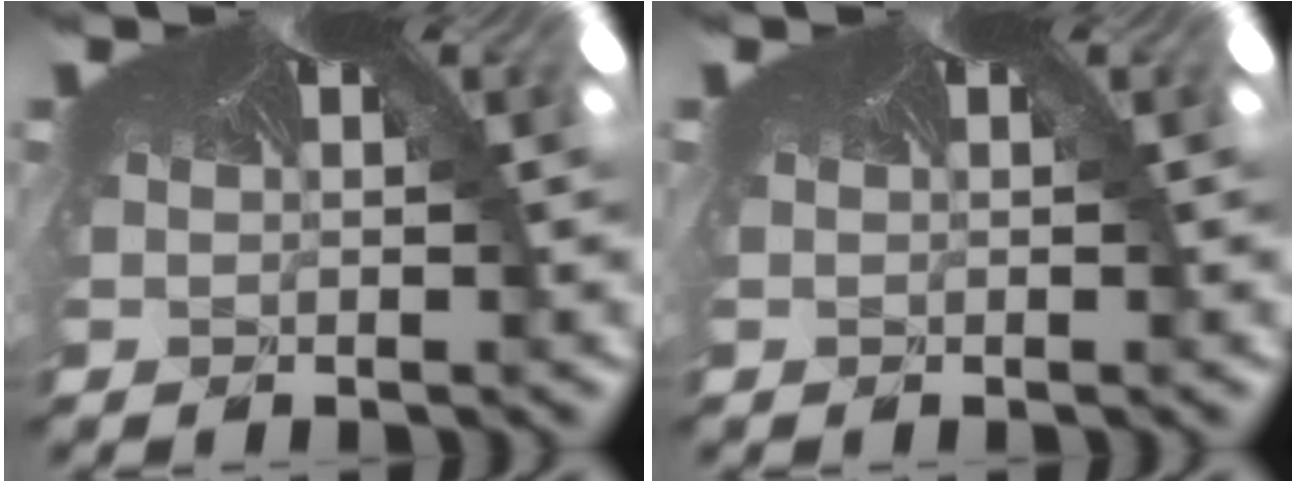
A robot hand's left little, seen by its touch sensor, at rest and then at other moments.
{"total": 0.0}